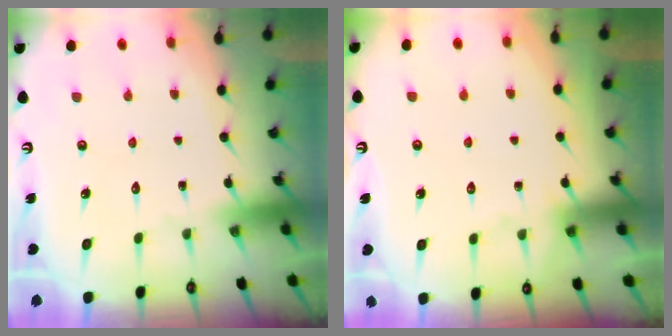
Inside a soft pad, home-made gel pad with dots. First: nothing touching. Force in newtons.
{"total": 5.4, "press": 5.4, "slide": 0.6}